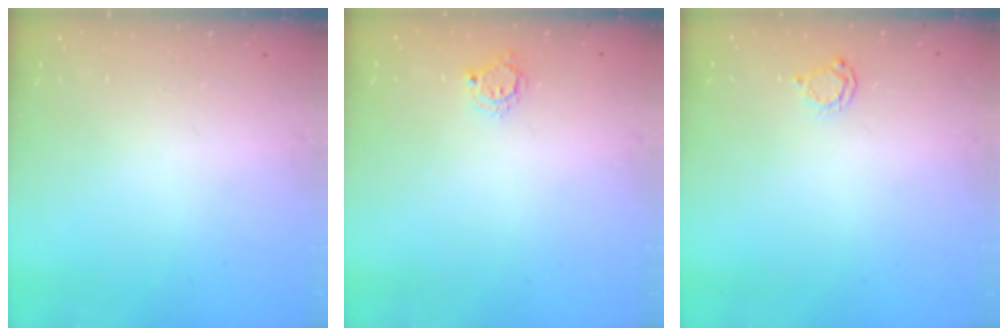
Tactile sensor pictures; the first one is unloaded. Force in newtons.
{"total": 5.0, "press": 5.0, "slide": 0.4}
{"total": 3.2, "press": 3.2, "slide": 0.4}